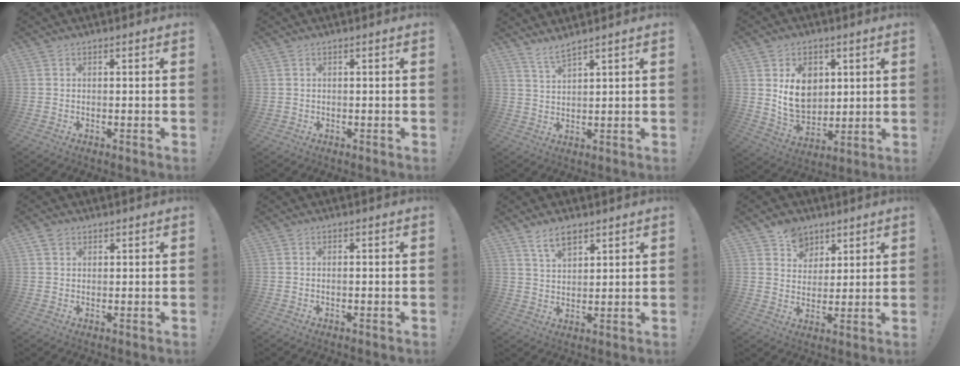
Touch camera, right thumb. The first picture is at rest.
{"total": 0.9, "force": [0.2, 0.9, 0.1], "torque": [-0.010, 0.006, 0.004]}
{"total": 4.1, "force": [3.5, 0.2, 2.0], "torque": [-0.047, -0.017, 0.062]}
{"total": 12.6, "force": [4.1, 9.7, 6.9], "torque": [-0.107, -0.017, 0.080]}
{"total": 2.5, "force": [1.6, 1.7, 0.9], "torque": [-0.012, -0.002, 0.029]}
{"total": 0.6, "force": [-0.4, -0.2, 0.4], "torque": [-0.014, 0.001, -0.006]}
{"total": 6.9, "force": [4.7, 3.3, 3.8], "torque": [-0.072, -0.014, 0.087]}
{"total": 8.3, "force": [5.1, 6.4, 1.1], "torque": [-0.004, -0.041, 0.099]}